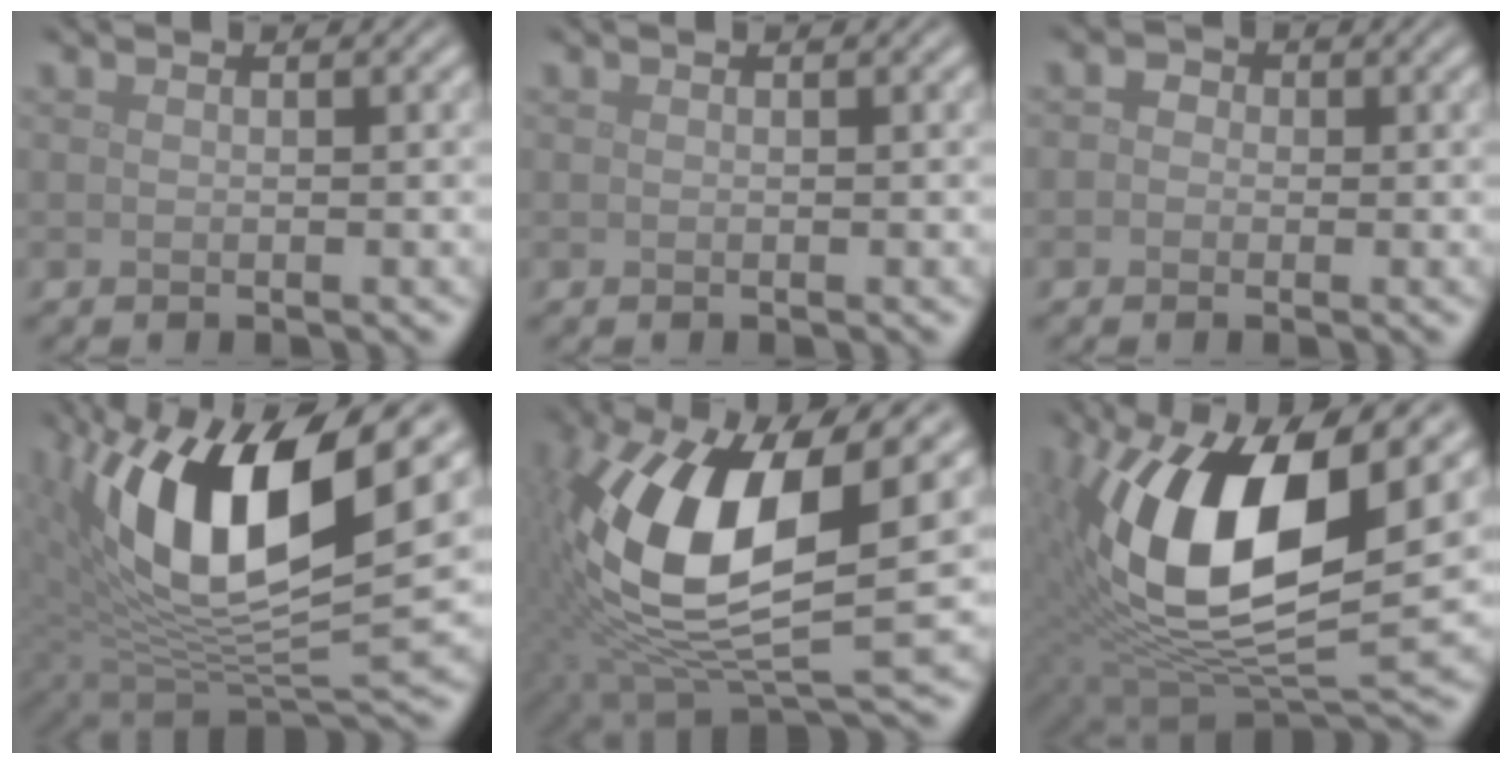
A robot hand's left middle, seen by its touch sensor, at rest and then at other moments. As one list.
[{"total": 0.0}, {"total": 1.4, "force": [0.1, 1.3, 0.6], "torque": [-0.007, 0.000, -0.013]}, {"total": 13.7, "force": [4.2, 5.2, 12.0], "torque": [-0.219, -0.001, 0.075]}, {"total": 13.8, "force": [2.1, 5.5, 12.5], "torque": [-0.264, -0.019, 0.042]}, {"total": 13.8, "force": [2.5, 5.7, 12.3], "torque": [-0.229, -0.006, 0.046]}]